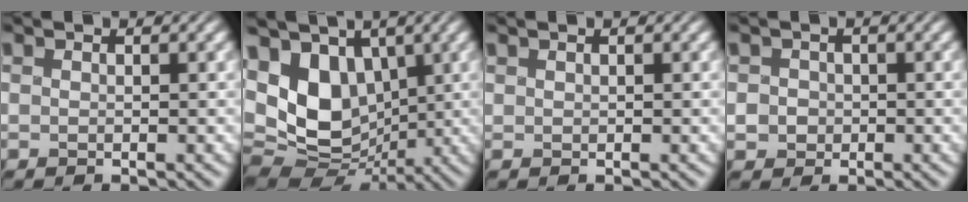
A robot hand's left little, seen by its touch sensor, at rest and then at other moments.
{"total": 9.8, "force": [1.4, 7.0, 6.7], "torque": [-0.148, -0.005, 0.026]}
{"total": 0.0}
{"total": 1.3, "force": [-0.6, 1.2, -0.1], "torque": [-0.012, -0.005, -0.001]}